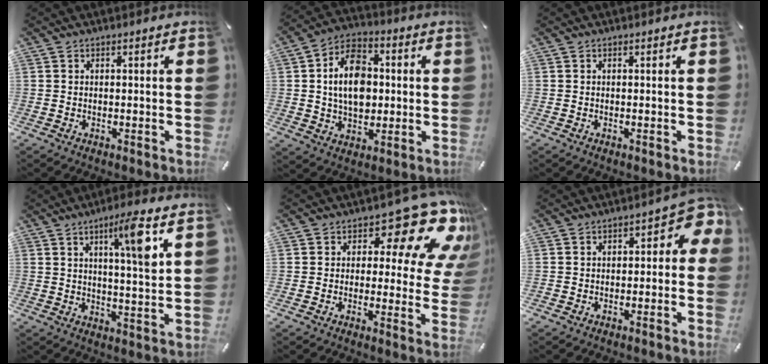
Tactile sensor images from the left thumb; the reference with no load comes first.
{"total": 13.3, "force": [0.8, 9.8, 8.9], "torque": [-0.158, 0.014, 0.015]}
{"total": 0.0}
{"total": 9.6, "force": [4.5, 0.7, 8.4], "torque": [-0.133, -0.017, 0.065]}
{"total": 17.4, "force": [9.7, 8.4, 11.7], "torque": [-0.147, -0.067, 0.160]}
{"total": 5.3, "force": [0.1, 3.3, 4.1], "torque": [-0.048, -0.004, -0.008]}